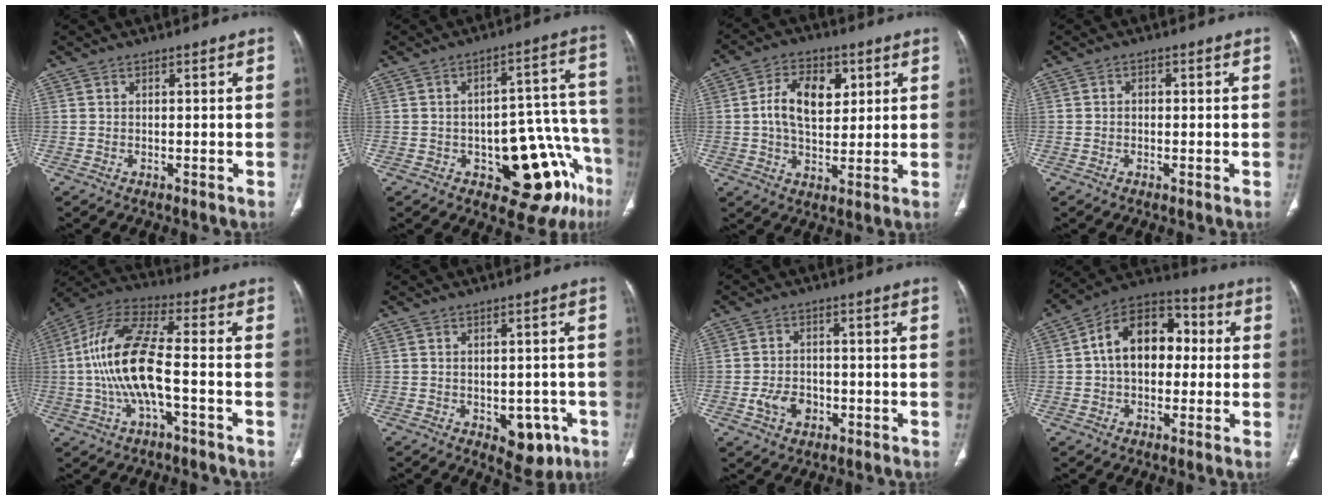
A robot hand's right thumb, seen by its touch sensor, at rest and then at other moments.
{"total": 16.6, "force": [-8.2, 7.1, 12.5], "torque": [-0.091, 0.076, -0.096]}
{"total": 11.0, "force": [2.6, 7.0, 8.0], "torque": [-0.108, -0.002, 0.044]}
{"total": 1.0, "force": [-0.2, 0.9, 0.5], "torque": [0.001, 0.006, -0.006]}
{"total": 15.5, "force": [-2.1, 5.5, 14.3], "torque": [-0.300, 0.039, -0.042]}
{"total": 6.9, "force": [-2.5, 4.4, 4.7], "torque": [-0.027, 0.010, -0.018]}
{"total": 5.8, "force": [-1.9, 4.3, 3.3], "torque": [-0.044, 0.015, -0.028]}
{"total": 15.1, "force": [1.4, 10.2, 11.0], "torque": [-0.141, 0.038, 0.008]}